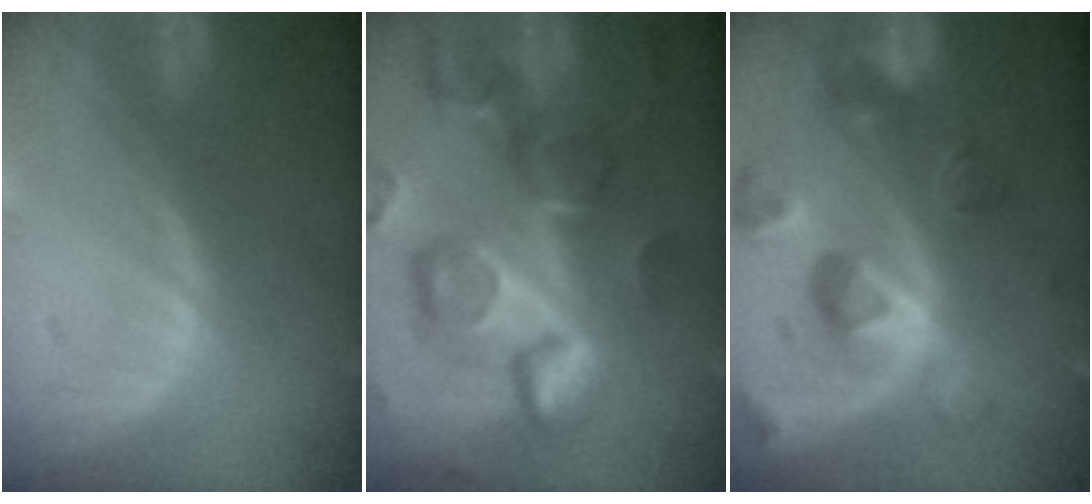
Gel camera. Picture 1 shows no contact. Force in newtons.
{"total": 12.9, "press": 11.3, "slide": 6.3}
{"total": 10.4, "press": 9.3, "slide": 4.7}